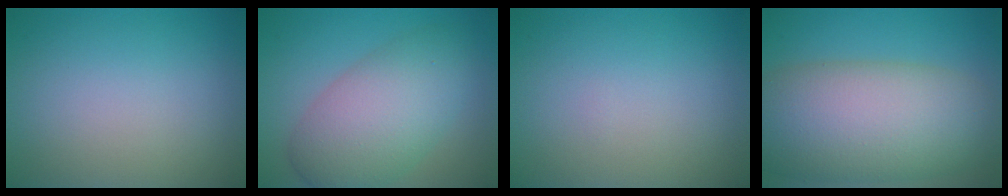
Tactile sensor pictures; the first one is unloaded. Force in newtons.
{"total": 7.6, "press": 7.6, "slide": 0.2}
{"total": 0.0}
{"total": 11.9, "press": 11.8, "slide": 0.6}